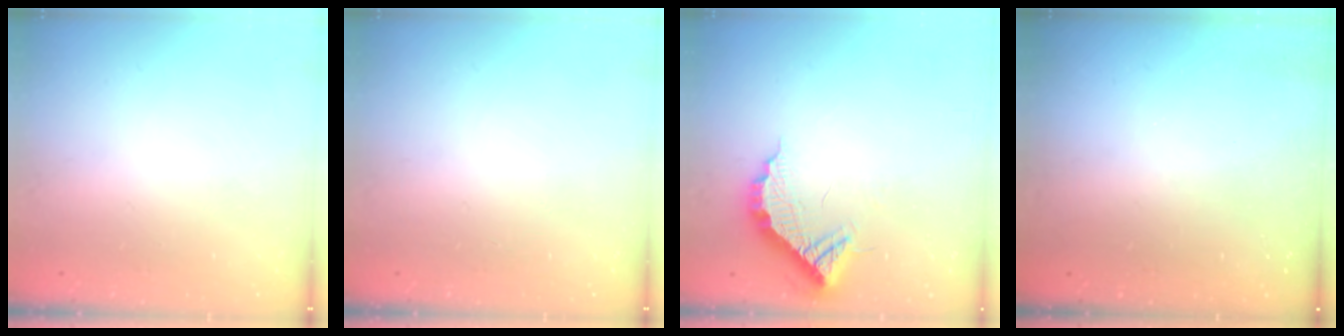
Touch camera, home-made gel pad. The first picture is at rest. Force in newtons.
{"total": 0.0}
{"total": 11.9, "press": 11.9, "slide": 0.8}
{"total": 2.9, "press": 2.7, "slide": 0.8}